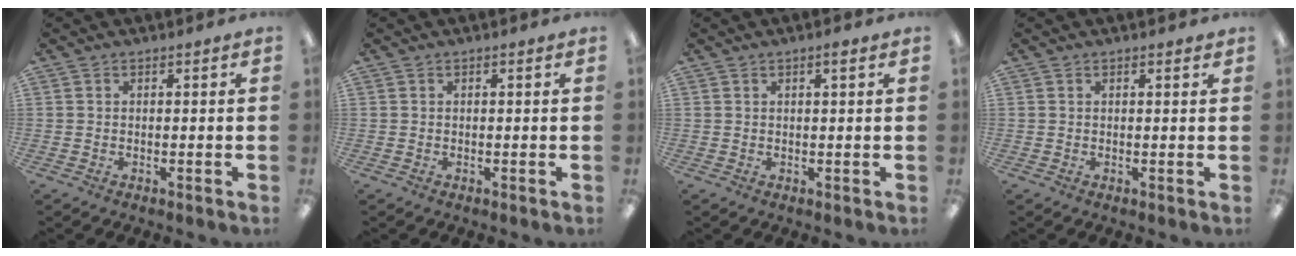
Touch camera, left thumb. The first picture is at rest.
{"total": 0.0}
{"total": 1.5, "force": [0.9, 0.2, 1.2], "torque": [-0.017, -0.002, 0.014]}
{"total": 0.7, "force": [0.5, 0.1, 0.5], "torque": [-0.003, -0.002, 0.008]}